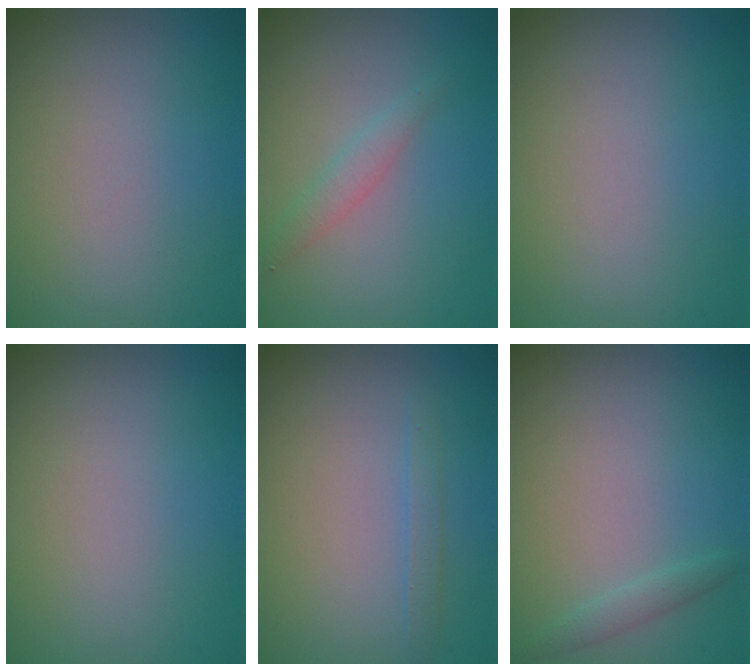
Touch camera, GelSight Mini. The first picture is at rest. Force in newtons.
{"total": 1.4, "press": 1.4, "slide": 0.0}
{"total": 0.0}
{"total": 0.0}
{"total": 1.1, "press": 1.1, "slide": 0.0}
{"total": 1.0, "press": 1.0, "slide": 0.1}